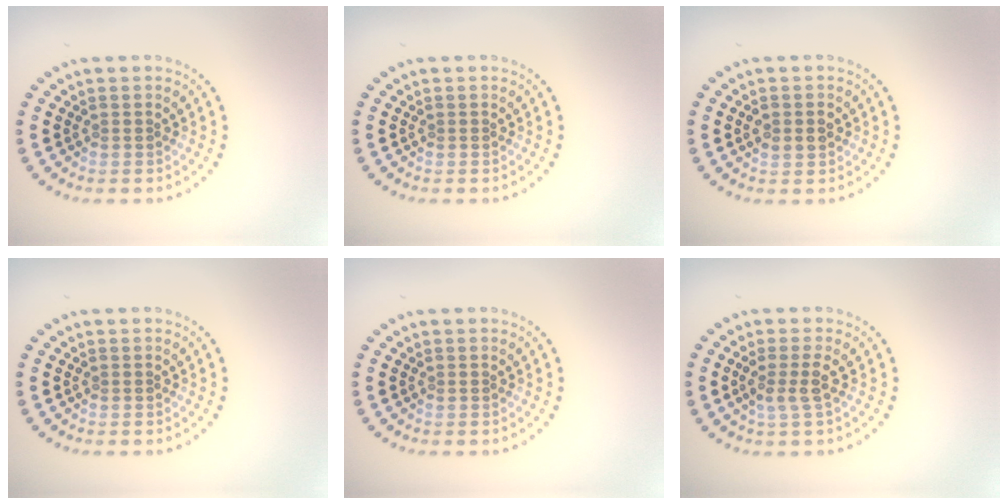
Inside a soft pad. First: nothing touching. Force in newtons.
{"total": 0.0}
{"total": 2.3, "press": 2.3, "slide": 0.1}
{"total": 0.0}
{"total": 0.0}
{"total": 1.9, "press": 1.6, "slide": 1.1}